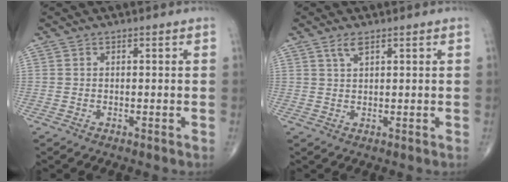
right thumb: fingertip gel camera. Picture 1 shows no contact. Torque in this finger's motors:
{"motor_torque": [0.00, 0.00, 0.01, 0.00, 0.00]}